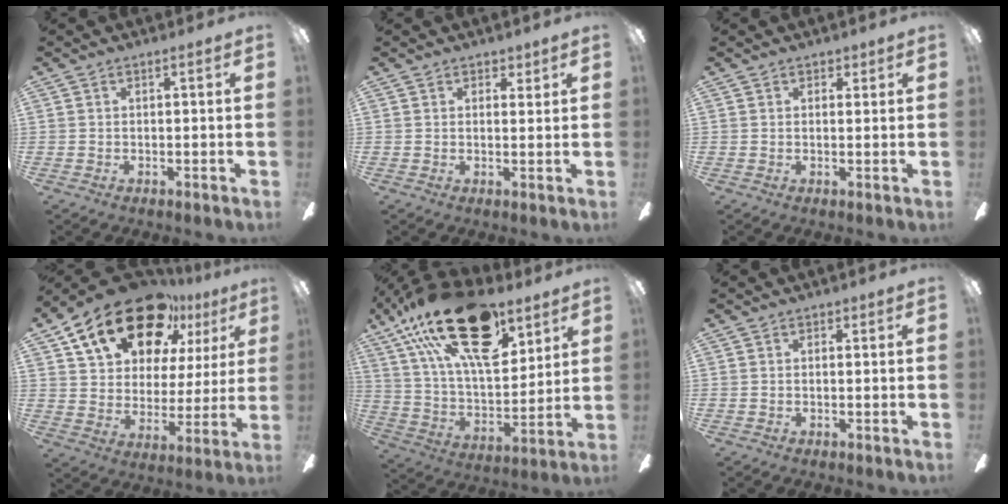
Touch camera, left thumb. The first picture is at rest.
{"total": 2.2, "force": [1.7, 1.2, 0.5], "torque": [0.005, -0.007, 0.029]}
{"total": 1.4, "force": [1.1, 0.9, 0.3], "torque": [0.002, -0.002, 0.018]}
{"total": 21.8, "force": [14.8, 11.2, 11.4], "torque": [-0.202, -0.085, 0.261]}
{"total": 27.2, "force": [16.3, 12.2, 17.9], "torque": [-0.315, -0.085, 0.285]}
{"total": 0.0}